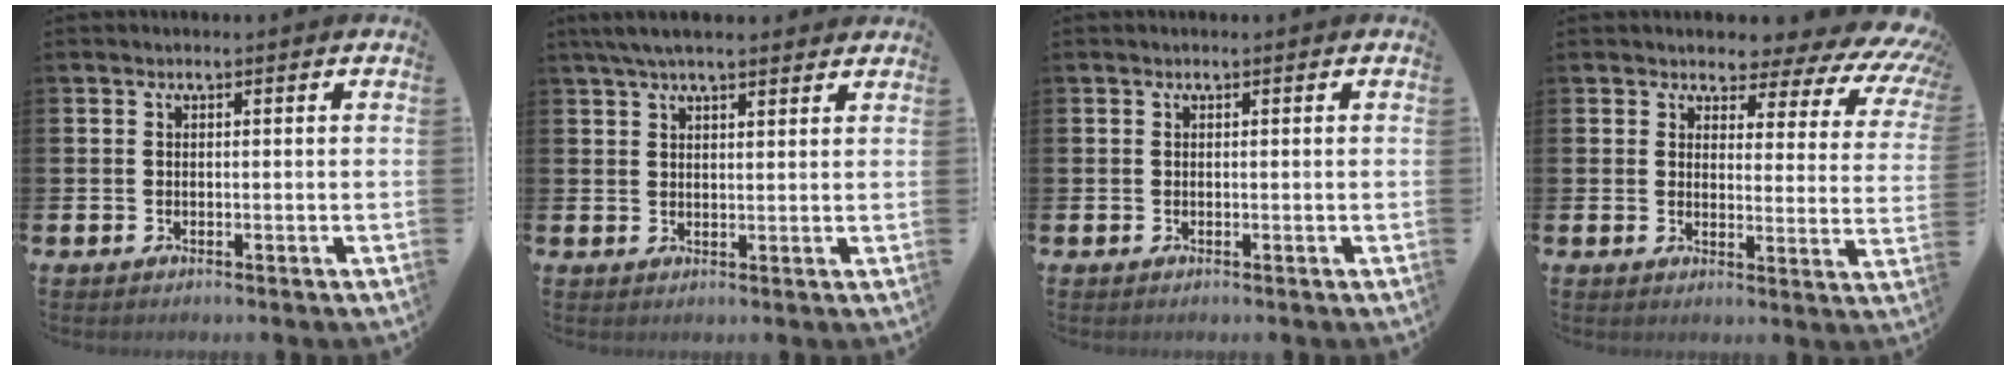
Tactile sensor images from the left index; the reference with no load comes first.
{"total": 4.6, "force": [3.9, 0.9, 2.1], "torque": [-0.045, -0.005, 0.071]}
{"total": 0.0}
{"total": 4.2, "force": [3.4, 2.0, 1.5], "torque": [-0.029, -0.038, 0.048]}